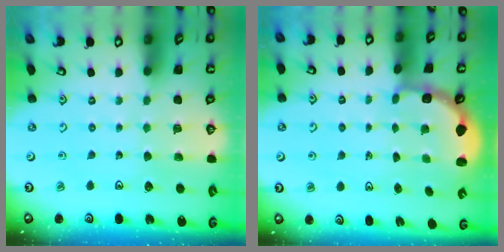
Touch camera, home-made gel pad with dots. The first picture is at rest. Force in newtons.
{"total": 3.0, "press": 2.6, "slide": 1.5}